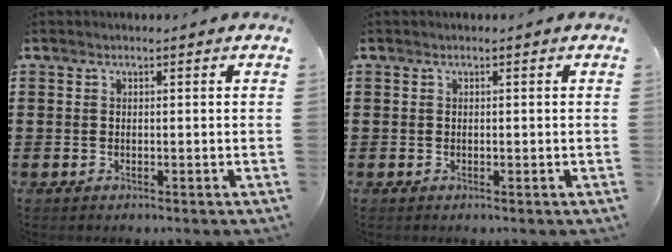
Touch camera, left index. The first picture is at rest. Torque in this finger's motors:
{"motor_torque": [-0.01, 0.04, 0.01, -0.01]}